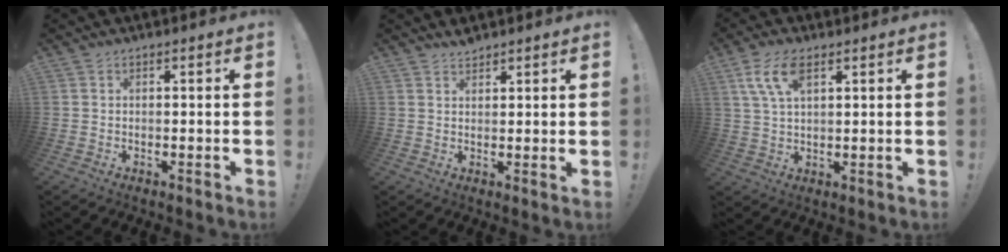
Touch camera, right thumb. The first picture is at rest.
{"total": 2.3, "force": [2.2, 0.2, 0.4], "torque": [0.000, -0.015, 0.039]}
{"total": 8.5, "force": [3.8, 3.8, 6.6], "torque": [-0.129, -0.002, 0.073]}